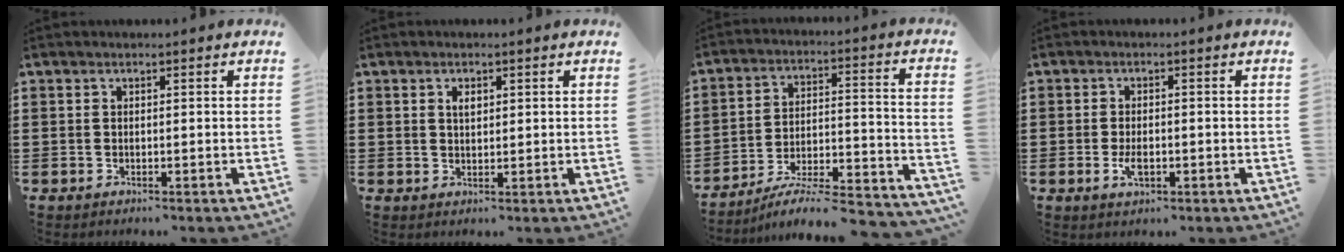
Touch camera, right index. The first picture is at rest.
{"total": 1.6, "force": [0.6, 0.8, 1.2], "torque": [-0.026, 0.003, 0.011]}
{"total": 6.1, "force": [-5.6, 0.1, 2.5], "torque": [-0.038, -0.012, -0.111]}
{"total": 3.0, "force": [-0.8, 1.2, 2.6], "torque": [-0.057, -0.005, -0.014]}